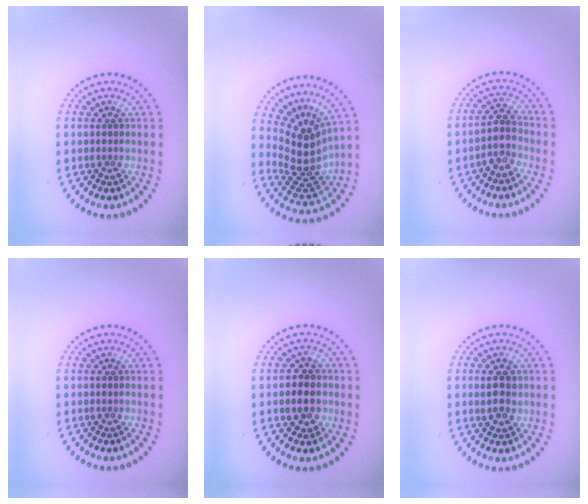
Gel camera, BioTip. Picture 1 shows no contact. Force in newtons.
{"total": 4.1, "press": 2.8, "slide": 2.9}
{"total": 2.3, "press": 2.0, "slide": 1.2}
{"total": 0.0}
{"total": 2.8, "press": 2.7, "slide": 0.7}
{"total": 2.4, "press": 2.4, "slide": 0.4}